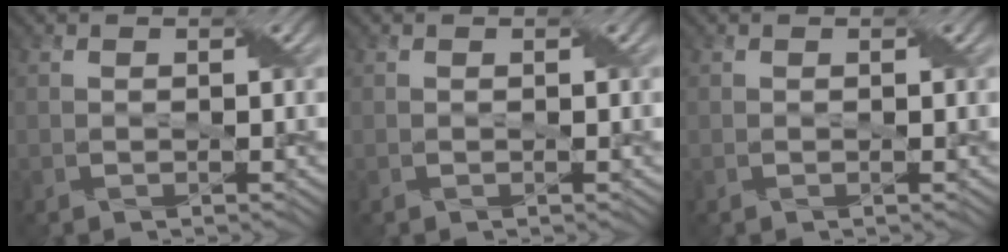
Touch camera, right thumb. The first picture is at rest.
{"total": 0.0}
{"total": 0.0}